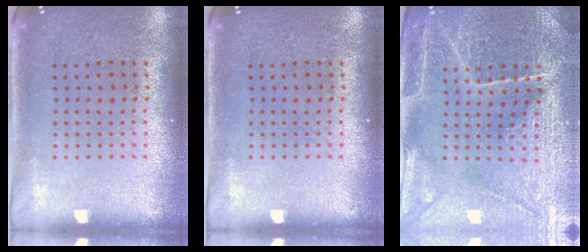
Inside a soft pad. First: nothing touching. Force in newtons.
{"total": 0.0}
{"total": 4.3, "press": 4.2, "slide": 1.1}